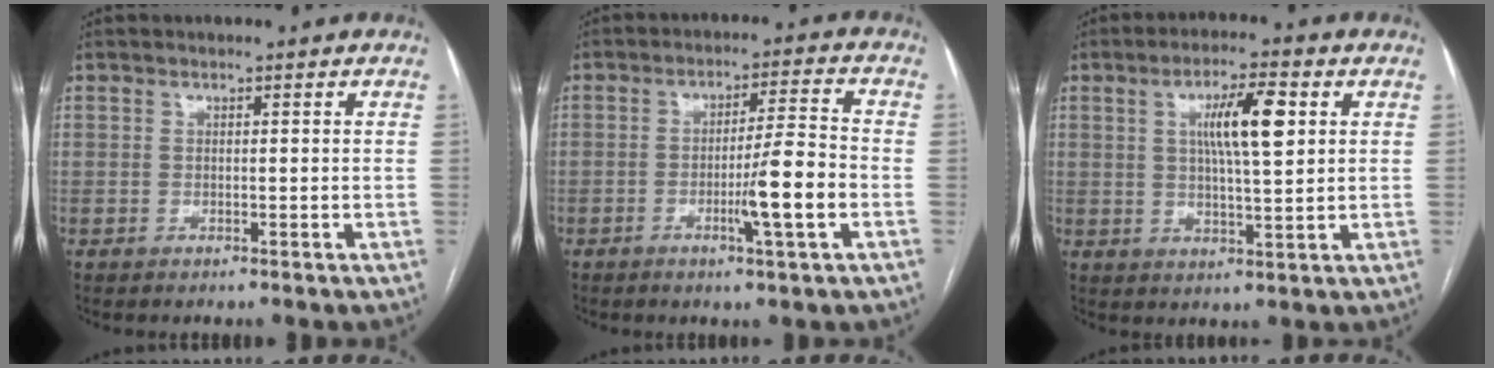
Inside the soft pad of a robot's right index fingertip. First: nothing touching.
{"total": 8.3, "force": [-2.6, -0.2, 7.9], "torque": [-0.125, -0.003, -0.043]}
{"total": 8.6, "force": [2.4, 1.3, 8.1], "torque": [-0.142, 0.009, 0.042]}